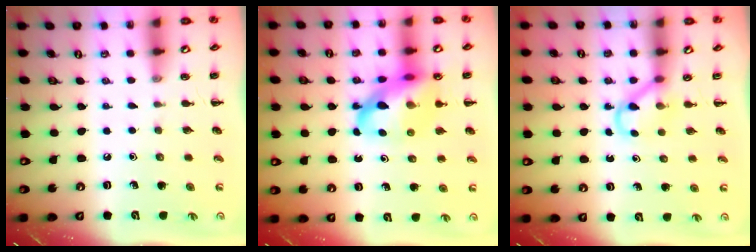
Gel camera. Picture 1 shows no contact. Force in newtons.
{"total": 16.0, "press": 15.4, "slide": 4.1}
{"total": 2.9, "press": 2.8, "slide": 0.9}